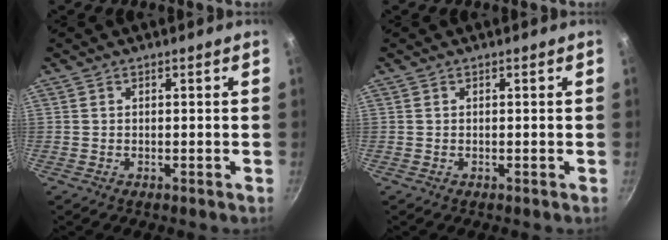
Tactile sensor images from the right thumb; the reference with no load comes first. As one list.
[{"total": 0.0}]